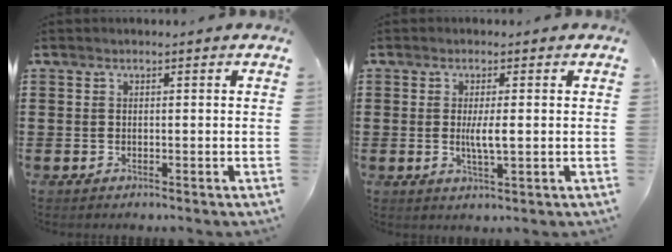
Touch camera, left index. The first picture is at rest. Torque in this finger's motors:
{"motor_torque": [0.84, 0.06, 0.37, 0.10]}